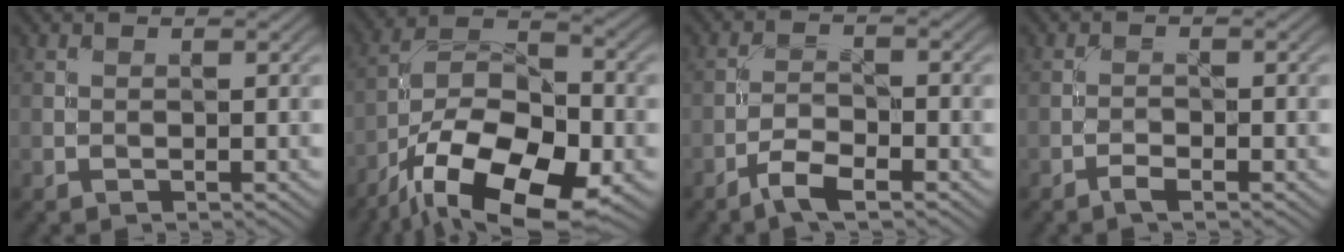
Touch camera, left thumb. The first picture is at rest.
{"total": 17.3, "force": [-9.9, 7.9, 11.7], "torque": [-0.226, -0.017, -0.180]}
{"total": 4.3, "force": [-3.0, 1.2, 2.8], "torque": [-0.060, 0.001, -0.066]}
{"total": 1.6, "force": [-1.2, 0.3, 0.9], "torque": [-0.022, 0.001, -0.028]}